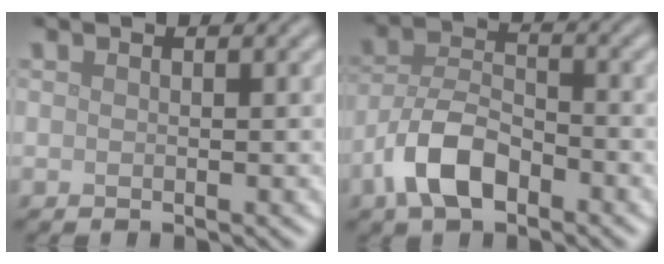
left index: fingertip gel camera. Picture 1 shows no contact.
{"total": 5.8, "force": [-3.1, 3.0, 3.9], "torque": [-0.073, 0.006, -0.068]}